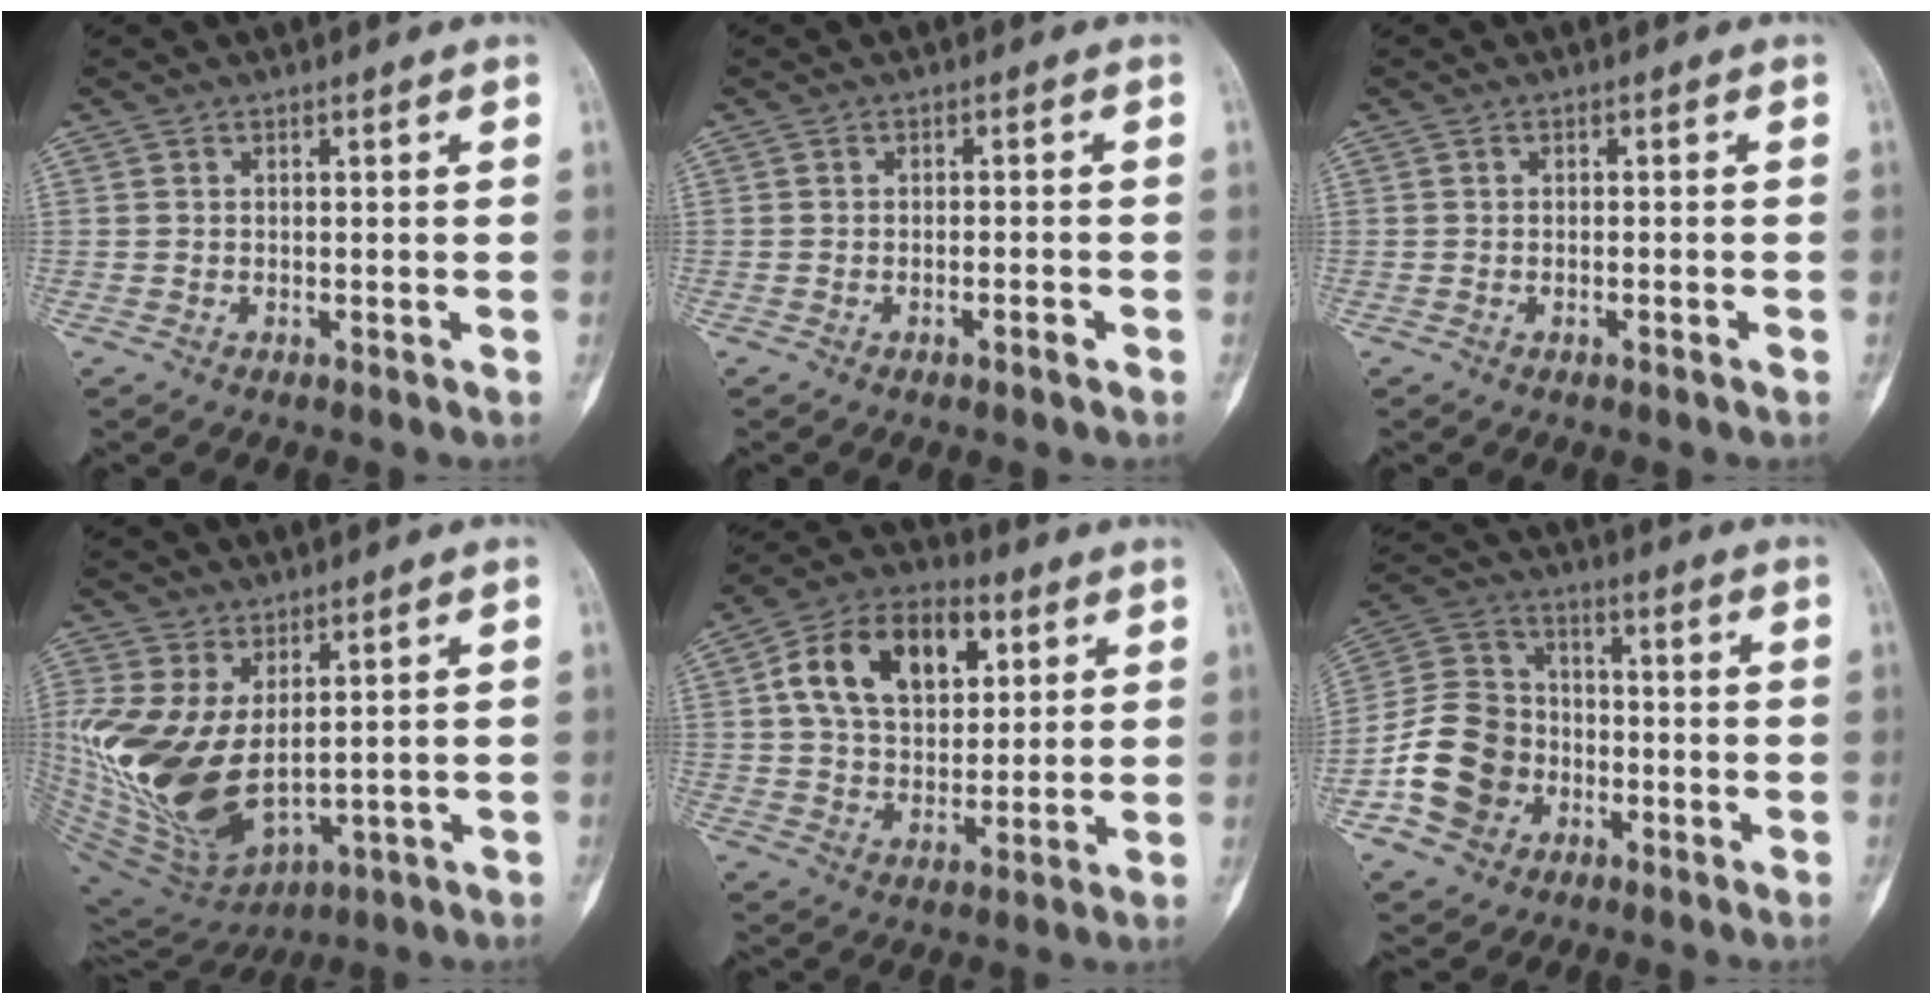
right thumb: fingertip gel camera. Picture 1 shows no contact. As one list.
[{"total": 1.7, "force": [-1.1, 0.3, 1.2], "torque": [-0.022, 0.009, -0.016]}, {"total": 0.9, "force": [-0.6, 0.1, 0.7], "torque": [-0.013, 0.006, -0.007]}, {"total": 16.8, "force": [1.7, 9.7, 13.6], "torque": [-0.276, -0.026, 0.065]}, {"total": 17.0, "force": [5.5, 11.1, 11.7], "torque": [-0.169, 0.002, 0.091]}, {"total": 14.4, "force": [-5.0, 11.9, 6.4], "torque": [-0.096, 0.047, -0.092]}]